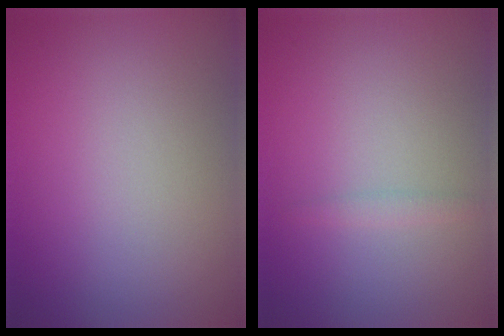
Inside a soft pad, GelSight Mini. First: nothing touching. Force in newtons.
{"total": 0.8, "press": 0.8, "slide": 0.1}